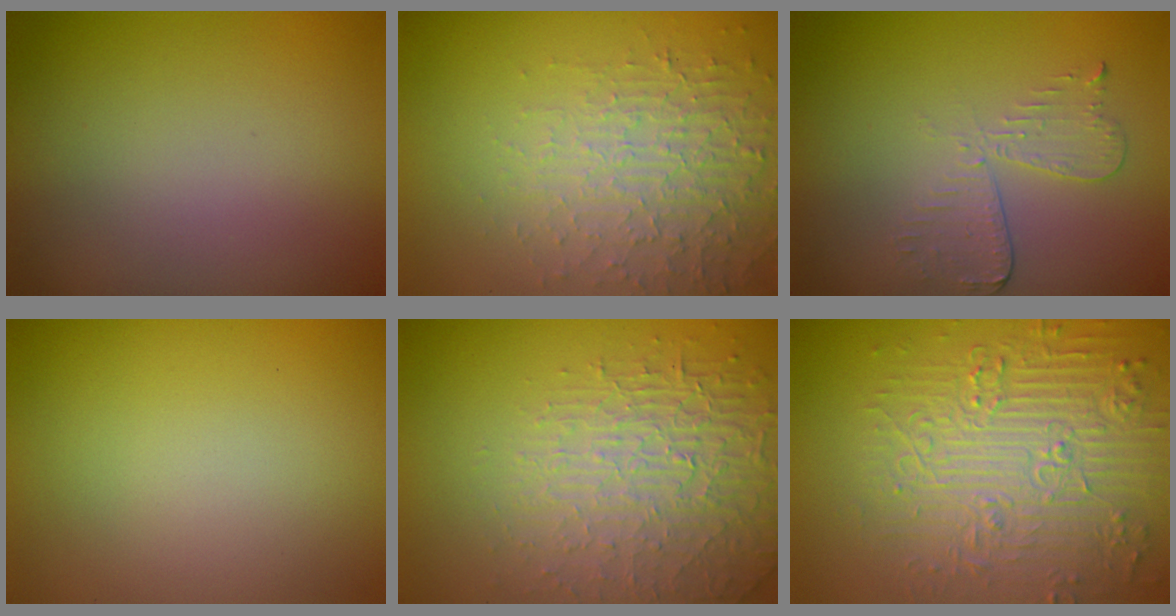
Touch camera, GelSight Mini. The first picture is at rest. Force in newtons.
{"total": 5.1, "press": 3.4, "slide": 3.7}
{"total": 3.0, "press": 2.6, "slide": 1.5}
{"total": 0.0}
{"total": 4.0, "press": 3.8, "slide": 1.2}
{"total": 7.5, "press": 5.9, "slide": 4.6}